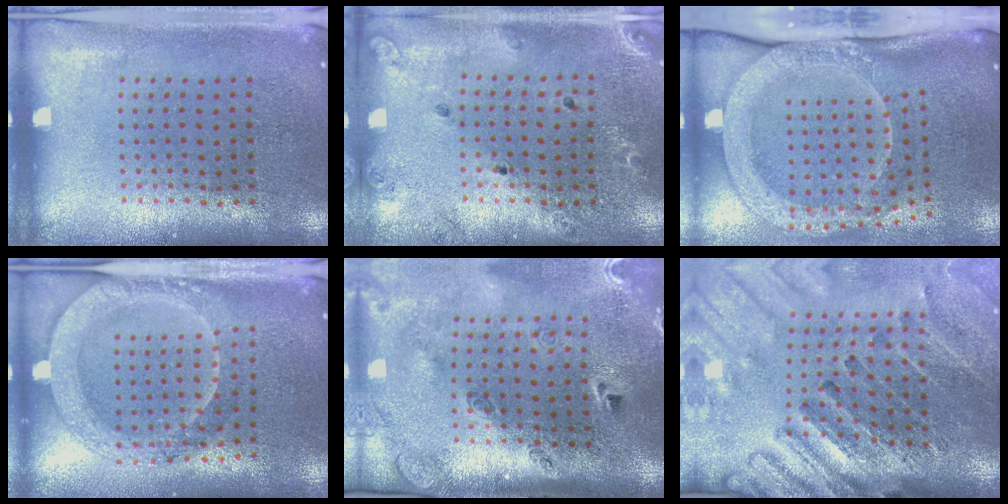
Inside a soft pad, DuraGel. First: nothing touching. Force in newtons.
{"total": 1.4, "press": 1.4, "slide": 0.1}
{"total": 3.1, "press": 2.3, "slide": 2.1}
{"total": 2.0, "press": 1.9, "slide": 0.6}
{"total": 3.0, "press": 2.0, "slide": 2.2}
{"total": 3.0, "press": 2.9, "slide": 0.8}